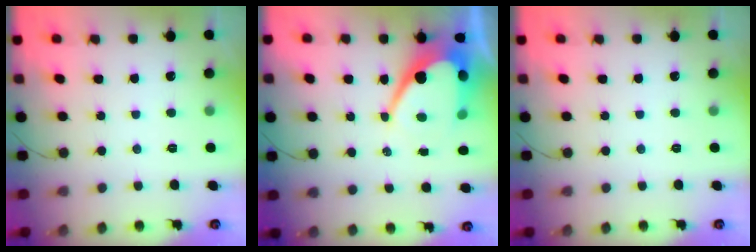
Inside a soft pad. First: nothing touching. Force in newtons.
{"total": 13.5, "press": 13.4, "slide": 0.9}
{"total": 0.0}